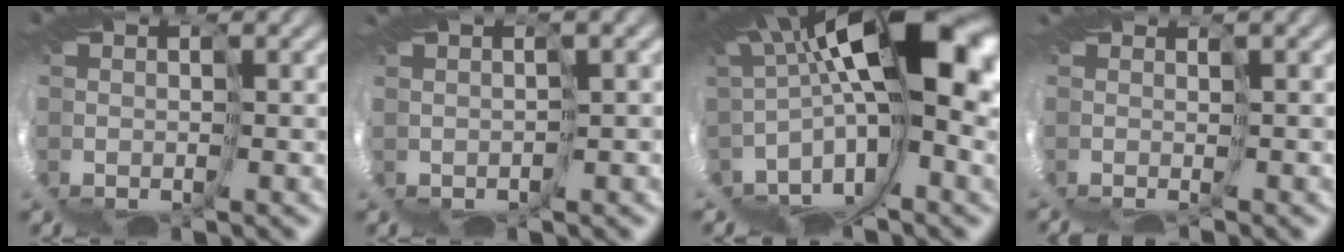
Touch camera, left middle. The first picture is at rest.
{"total": 3.7, "force": [0.1, -3.1, -2.0], "torque": [0.031, -0.011, 0.011]}
{"total": 9.1, "force": [0.2, 0.7, 9.1], "torque": [-0.146, 0.012, 0.005]}
{"total": 2.9, "force": [-1.5, -2.3, -1.0], "torque": [0.005, -0.008, -0.005]}